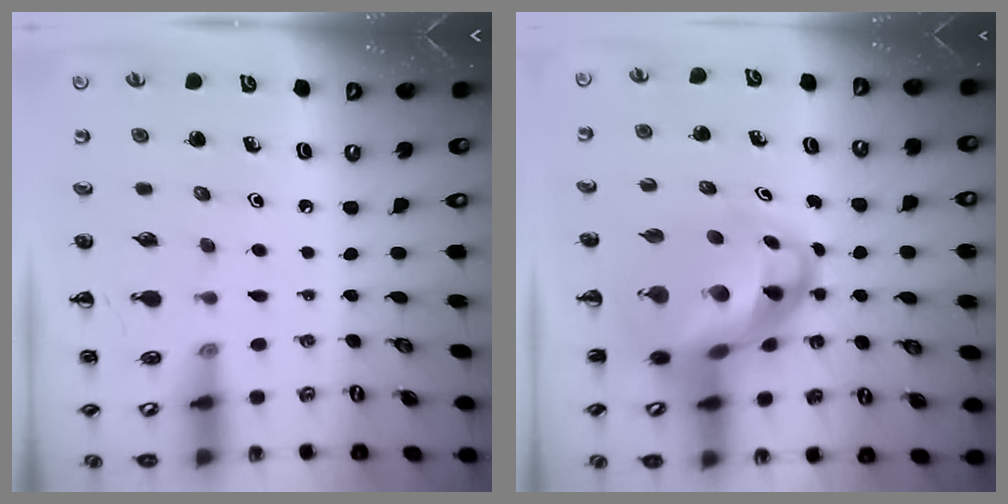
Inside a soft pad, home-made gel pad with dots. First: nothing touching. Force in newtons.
{"total": 9.8, "press": 9.4, "slide": 2.7}